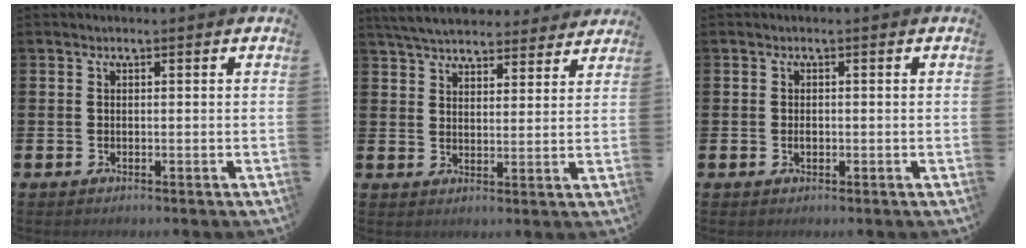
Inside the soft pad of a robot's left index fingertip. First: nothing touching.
{"total": 5.9, "force": [5.7, 1.4, 0.9], "torque": [-0.032, -0.031, 0.101]}
{"total": 0.9, "force": [-0.1, 0.5, 0.7], "torque": [-0.007, 0.000, -0.005]}